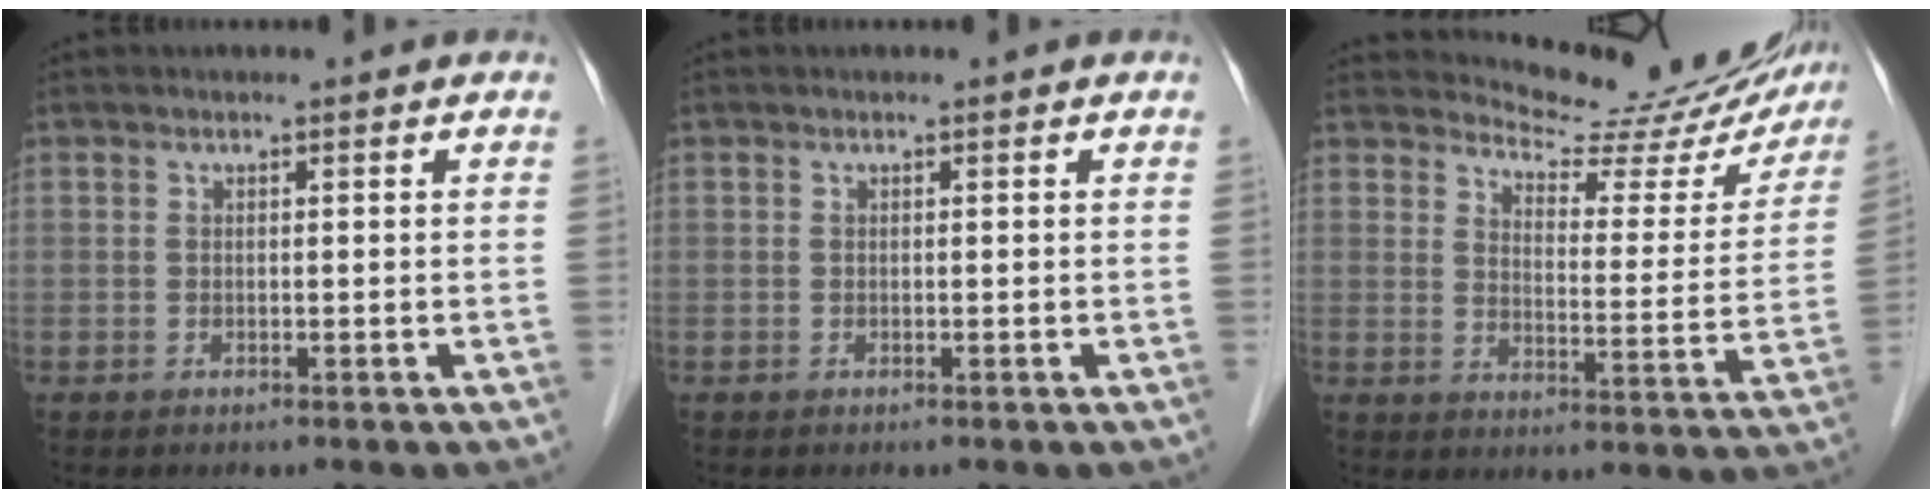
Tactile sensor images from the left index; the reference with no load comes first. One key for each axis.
{"total": 0.0}
{"total": 17.6, "fx": 16.9, "fy": 3.6, "fz": 3.5, "tx": -0.033, "ty": -0.065, "tz": 0.189}